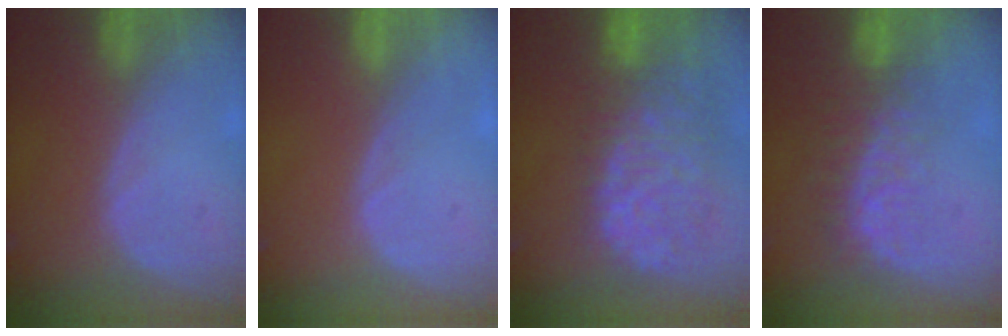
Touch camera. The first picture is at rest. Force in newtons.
{"total": 0.0}
{"total": 12.2, "press": 10.1, "slide": 6.9}
{"total": 8.3, "press": 6.9, "slide": 4.6}